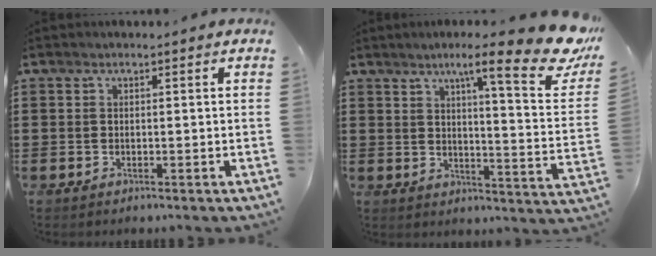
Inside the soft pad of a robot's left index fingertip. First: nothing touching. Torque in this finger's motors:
{"motor_torque": [1.12, -1.02, 0.34, 0.08]}